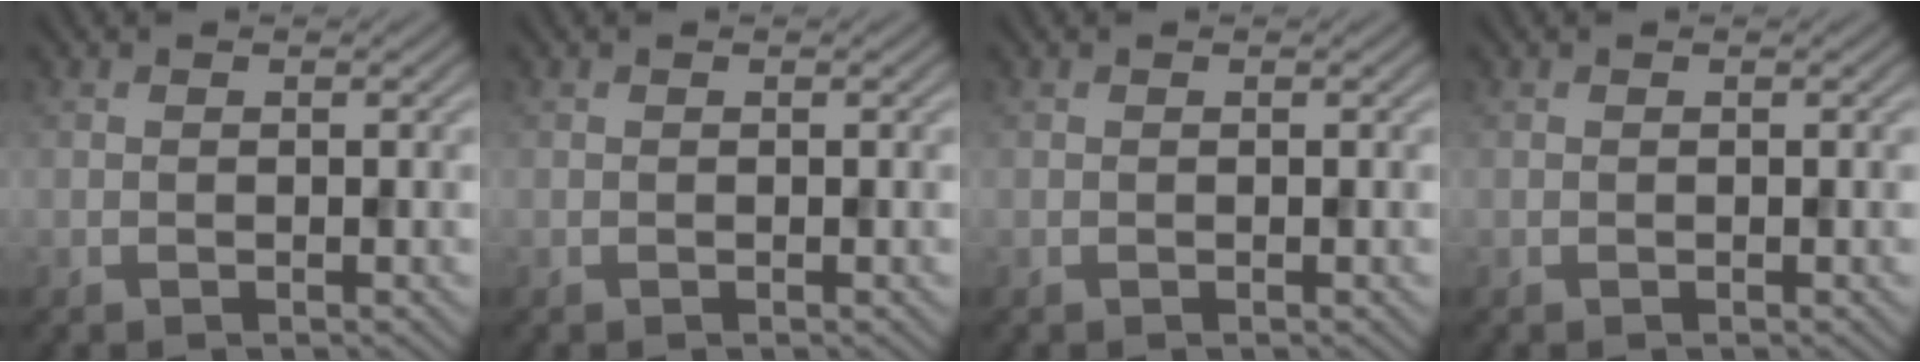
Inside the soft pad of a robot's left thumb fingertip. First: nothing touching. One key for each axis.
{"total": 0.0}
{"total": 0.0}
{"total": 0.0}